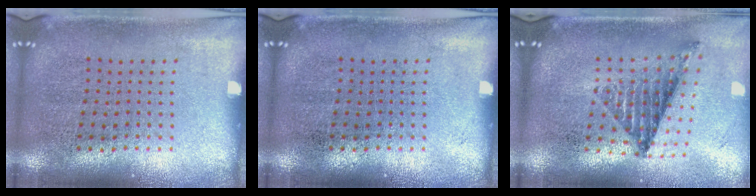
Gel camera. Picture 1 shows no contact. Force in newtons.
{"total": 0.0}
{"total": 1.0, "press": 0.9, "slide": 0.4}